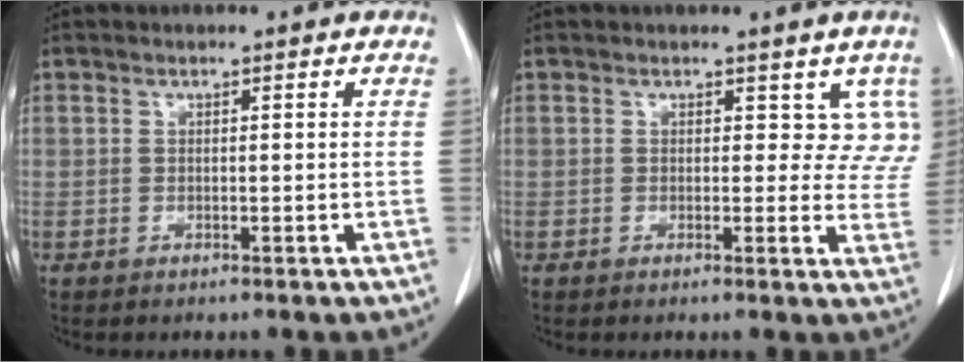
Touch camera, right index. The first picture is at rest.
{"total": 4.9, "force": [2.5, 3.5, 2.5], "torque": [0.001, -0.004, 0.014]}